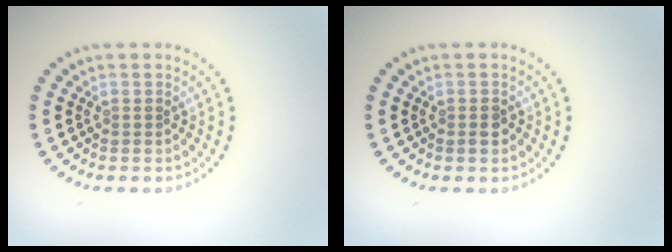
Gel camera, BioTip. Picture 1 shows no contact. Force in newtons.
{"total": 1.3, "press": 1.2, "slide": 0.4}